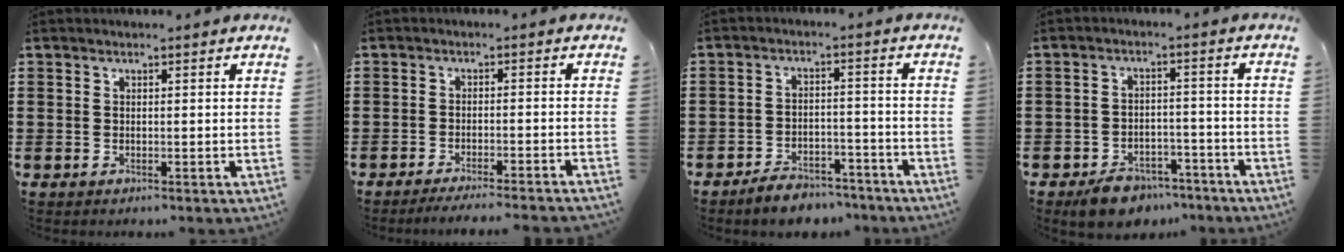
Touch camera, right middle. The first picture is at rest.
{"total": 2.7, "force": [-2.5, -0.4, 0.9], "torque": [-0.016, 0.000, -0.049]}
{"total": 4.8, "force": [-4.6, 0.9, 0.8], "torque": [-0.014, 0.013, -0.093]}
{"total": 5.1, "force": [-4.6, 1.9, 1.1], "torque": [-0.025, 0.016, -0.090]}